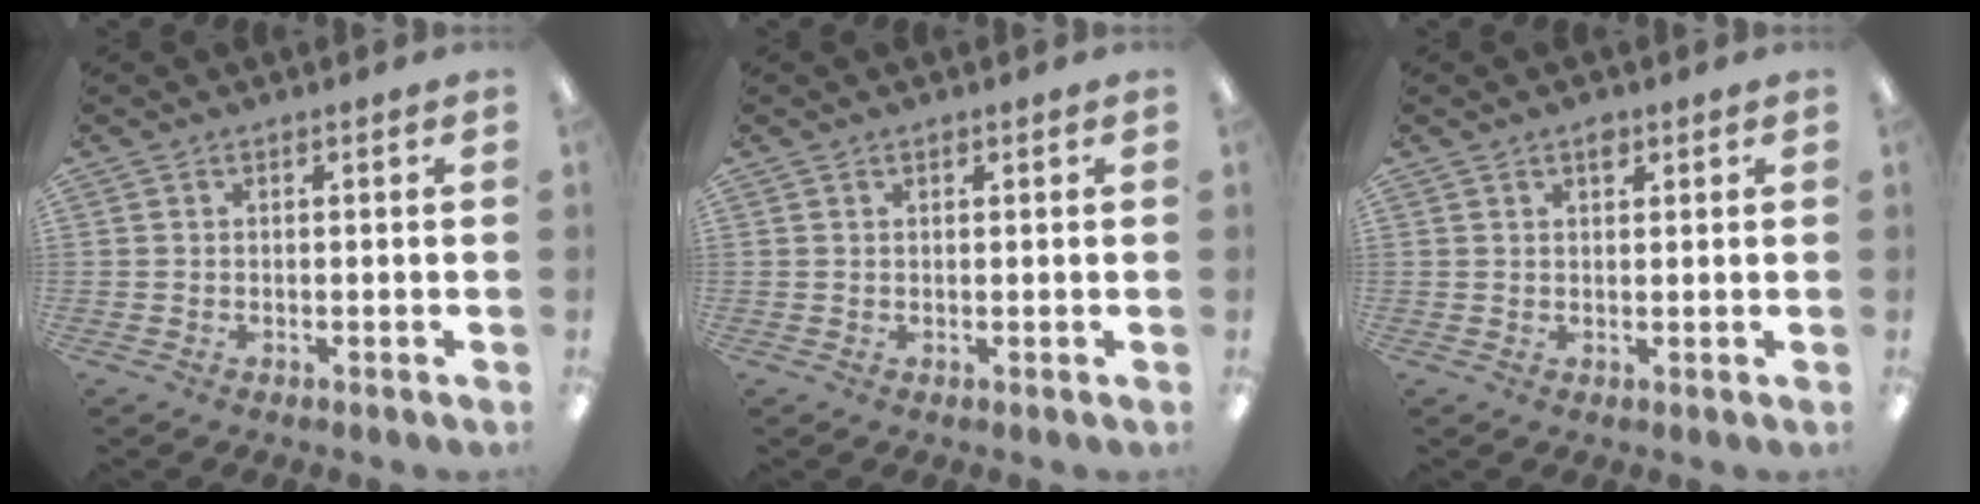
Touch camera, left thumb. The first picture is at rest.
{"total": 0.7, "force": [0.6, 0.3, 0.3], "torque": [-0.007, 0.001, 0.011]}
{"total": 2.3, "force": [1.6, 1.1, 1.2], "torque": [-0.002, -0.009, 0.023]}